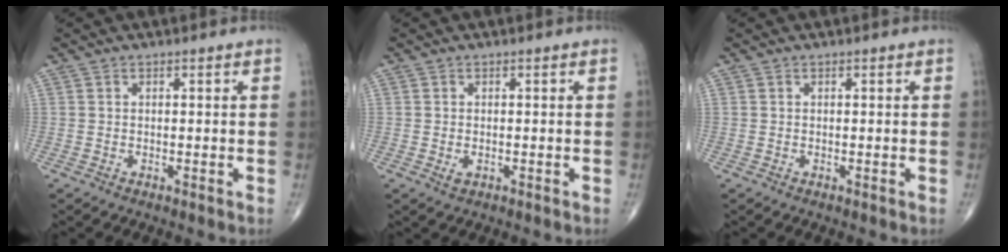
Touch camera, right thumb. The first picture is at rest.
{"total": 1.2, "force": [-0.2, 0.8, 0.9], "torque": [-0.014, 0.000, -0.001]}
{"total": 0.0}